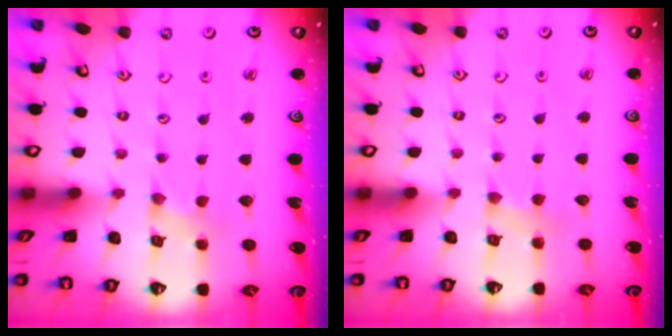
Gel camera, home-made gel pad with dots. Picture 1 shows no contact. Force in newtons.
{"total": 3.2, "press": 3.2, "slide": 0.5}